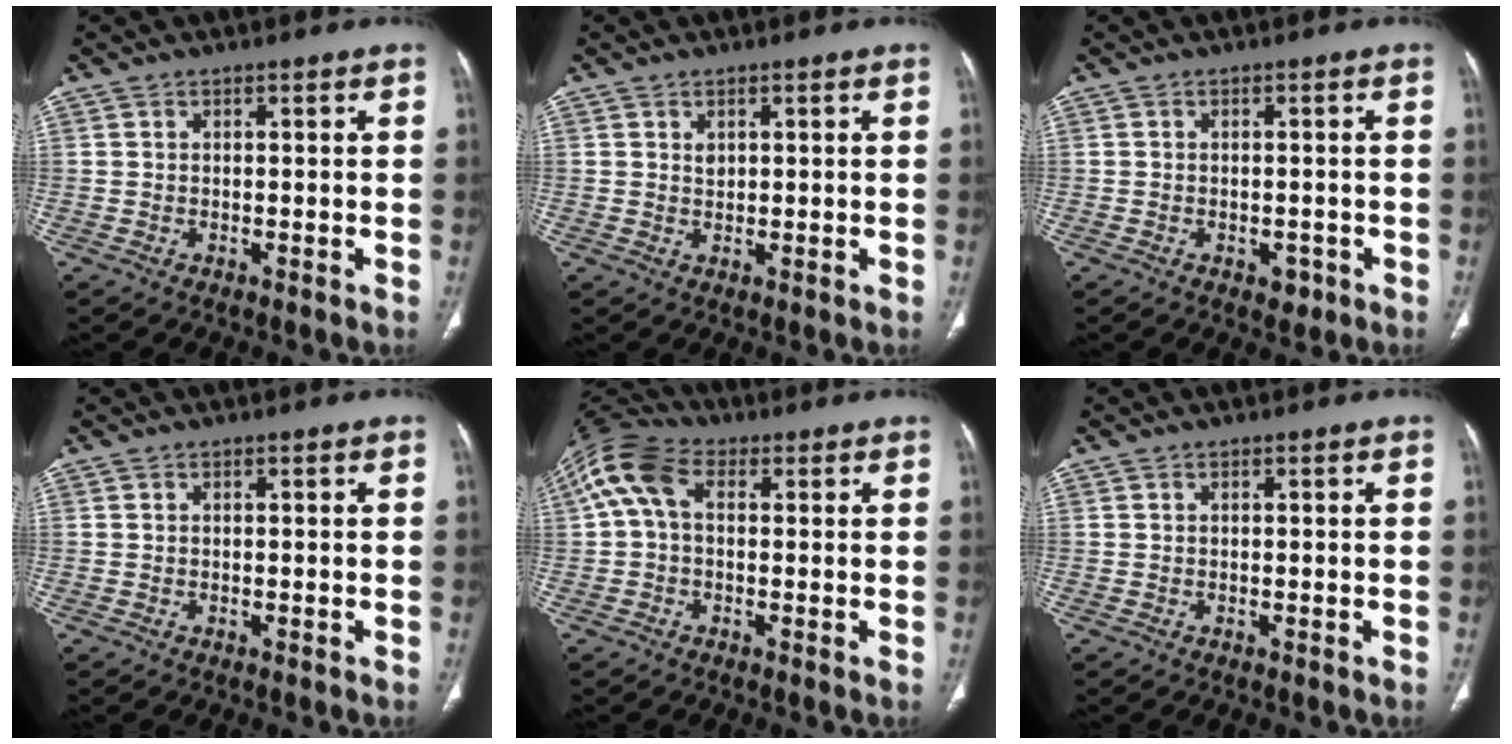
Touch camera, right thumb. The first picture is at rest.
{"total": 1.3, "force": [0.7, 0.9, 0.7], "torque": [-0.006, -0.005, 0.015]}
{"total": 2.2, "force": [-1.1, 1.5, 1.2], "torque": [-0.003, 0.003, -0.008]}
{"total": 0.0}
{"total": 9.7, "force": [1.8, 6.4, 7.1], "torque": [-0.150, 0.033, 0.024]}
{"total": 0.0}